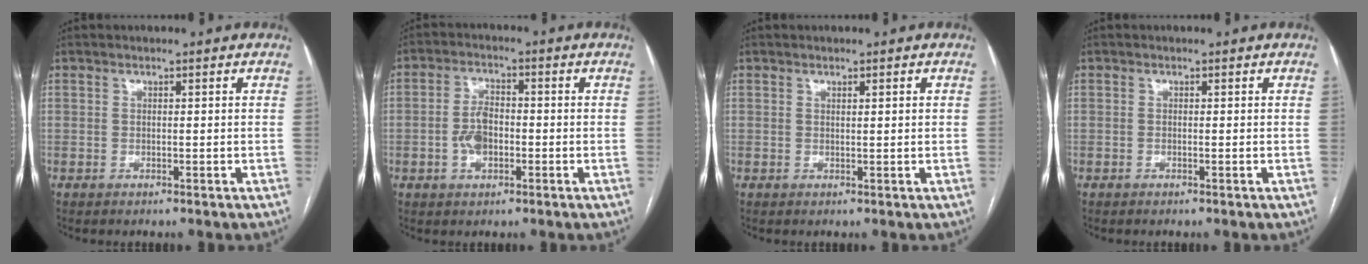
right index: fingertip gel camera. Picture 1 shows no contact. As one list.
[{"total": 5.0, "force": [-1.1, 2.7, 4.0], "torque": [-0.083, 0.010, -0.021]}, {"total": 0.8, "force": [0.4, 0.0, 0.8], "torque": [-0.013, 0.001, 0.005]}, {"total": 0.0}]